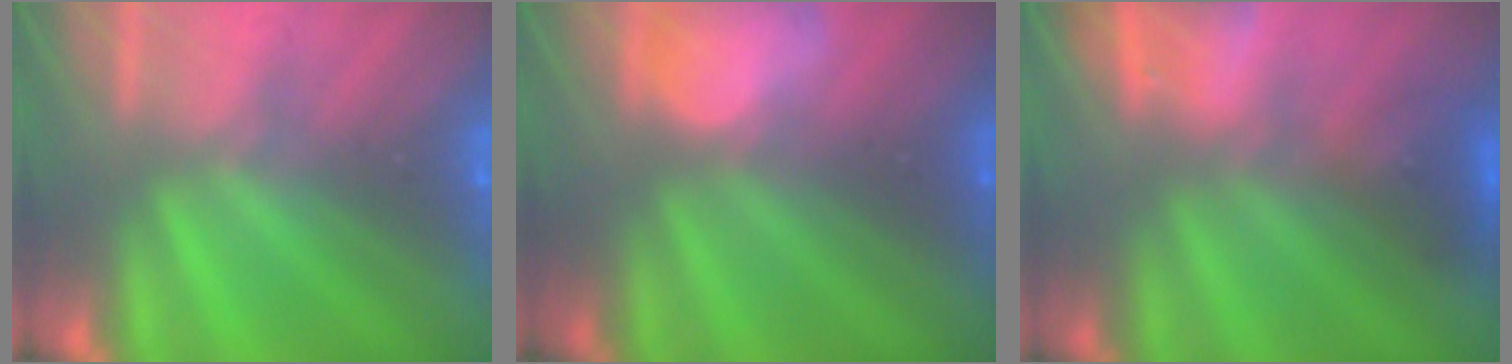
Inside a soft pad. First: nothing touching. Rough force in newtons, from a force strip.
{"total": 2.8}
{"total": 7.5}